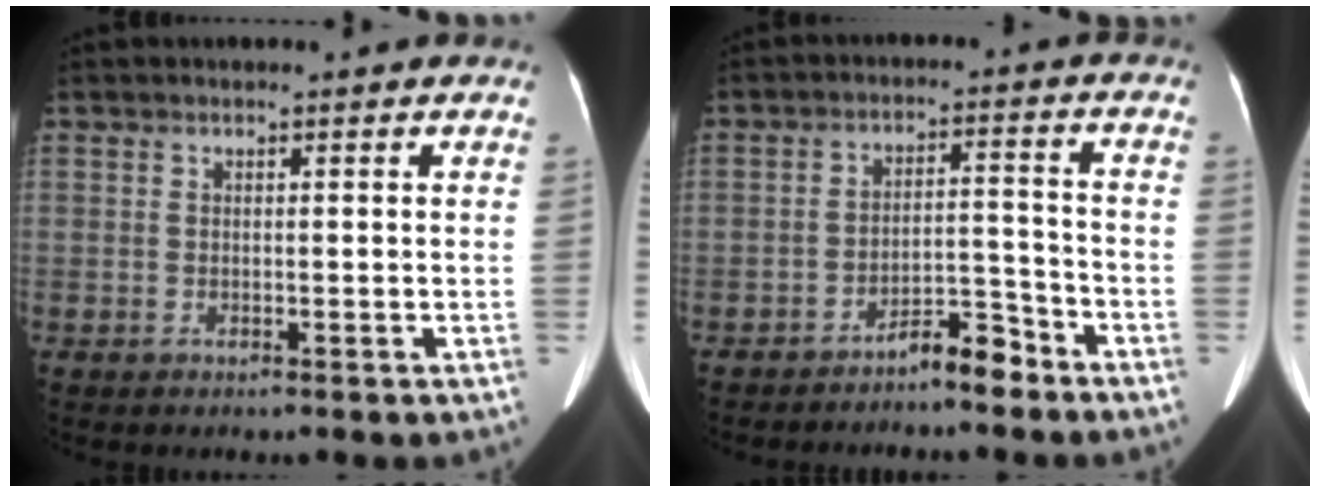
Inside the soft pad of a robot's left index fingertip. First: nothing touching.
{"total": 5.0, "force": [-4.4, 0.8, 2.3], "torque": [-0.033, 0.008, -0.076]}